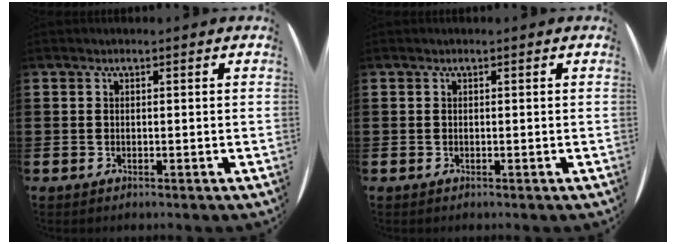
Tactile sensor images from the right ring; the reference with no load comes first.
{"total": 0.0}